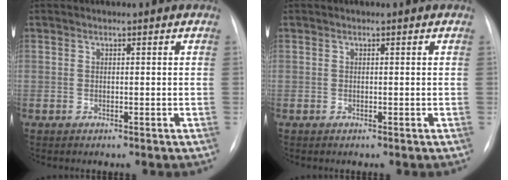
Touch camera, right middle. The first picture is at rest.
{"total": 0.0}